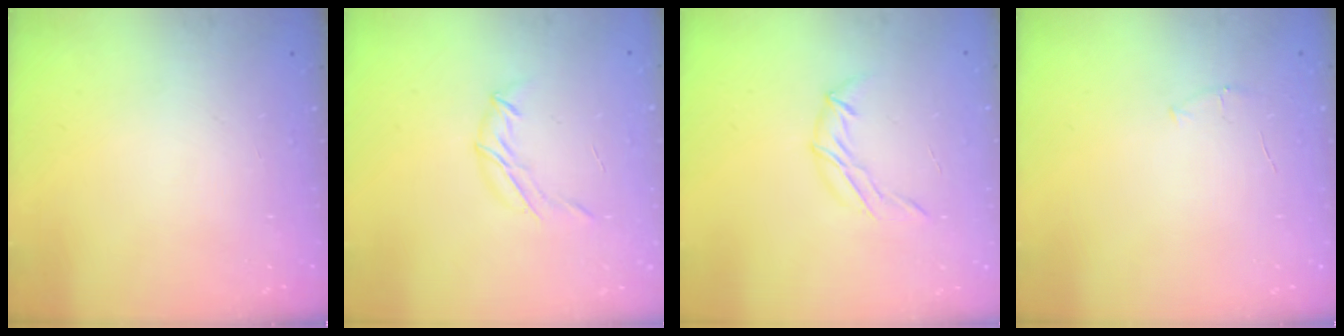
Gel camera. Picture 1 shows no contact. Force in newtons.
{"total": 7.3, "press": 7.2, "slide": 1.1}
{"total": 6.5, "press": 6.5, "slide": 0.4}
{"total": 4.0, "press": 3.8, "slide": 1.2}